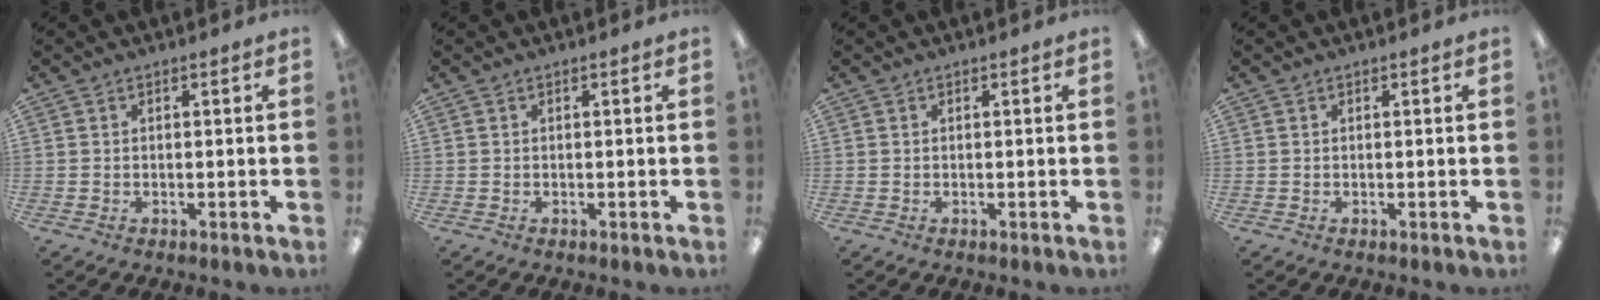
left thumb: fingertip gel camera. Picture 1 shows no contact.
{"total": 0.0}
{"total": 0.0}
{"total": 0.0}